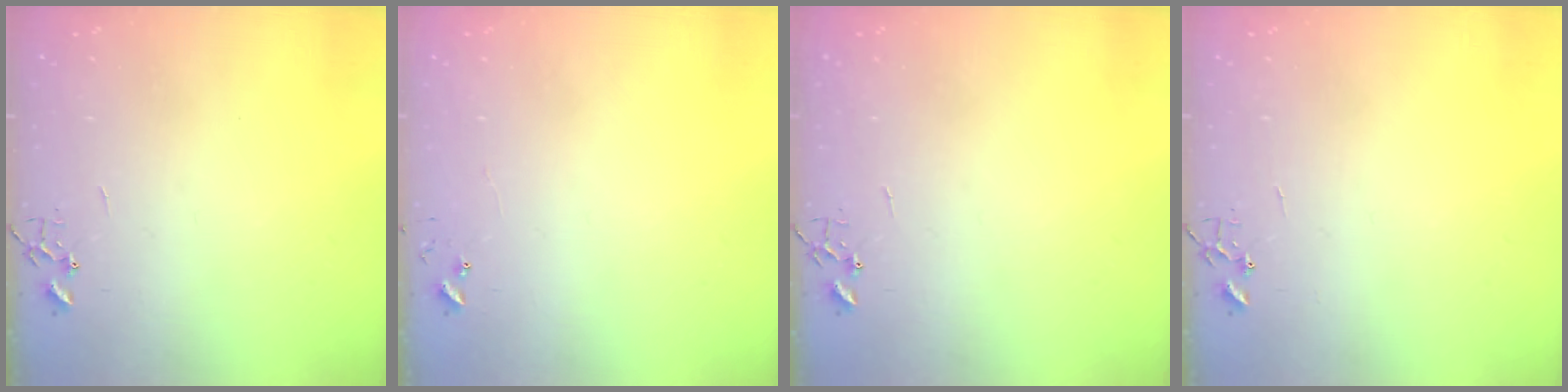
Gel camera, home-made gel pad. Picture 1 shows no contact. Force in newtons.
{"total": 4.7, "press": 4.7, "slide": 0.5}
{"total": 0.0}
{"total": 0.0}